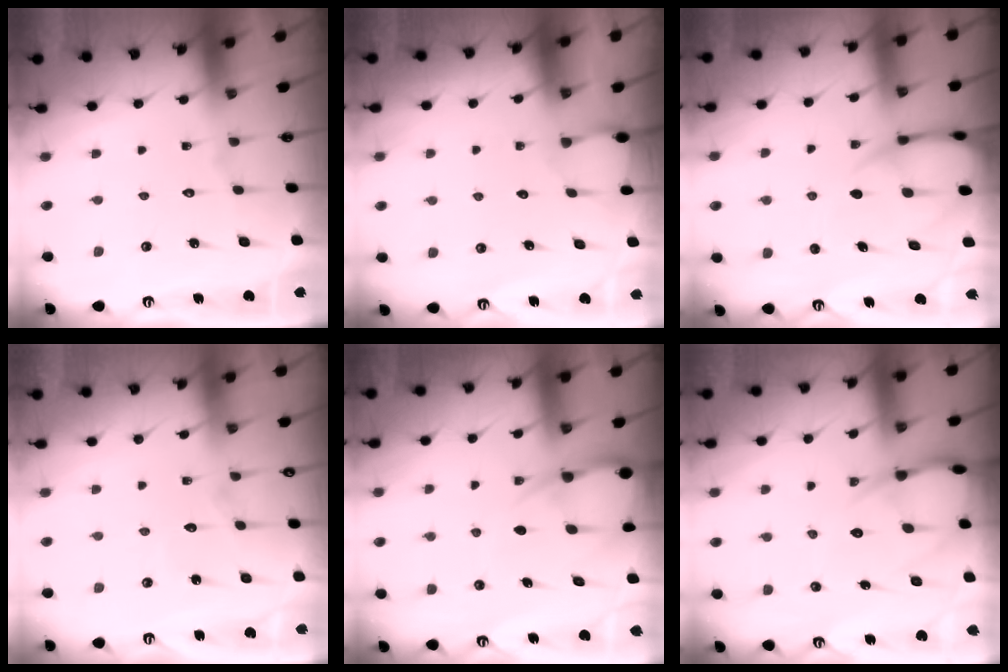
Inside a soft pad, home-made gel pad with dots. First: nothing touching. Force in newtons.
{"total": 2.0, "press": 2.0, "slide": 0.2}
{"total": 8.1, "press": 8.0, "slide": 0.9}
{"total": 5.8, "press": 5.8, "slide": 0.4}
{"total": 7.9, "press": 7.9, "slide": 0.8}
{"total": 9.1, "press": 9.1, "slide": 0.9}